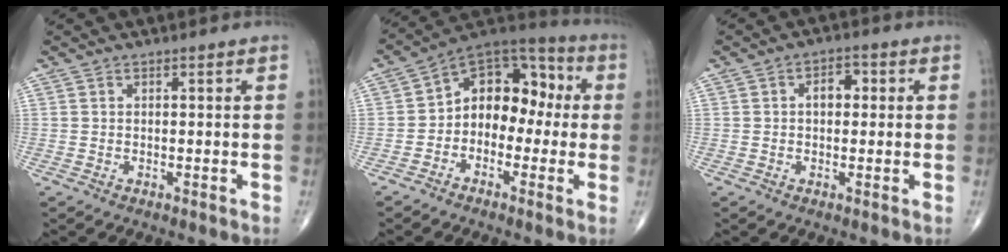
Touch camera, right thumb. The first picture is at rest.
{"total": 13.0, "force": [-0.6, 9.2, 9.1], "torque": [-0.090, 0.050, -0.031]}
{"total": 3.7, "force": [0.4, 2.5, 2.7], "torque": [-0.028, 0.013, 0.002]}